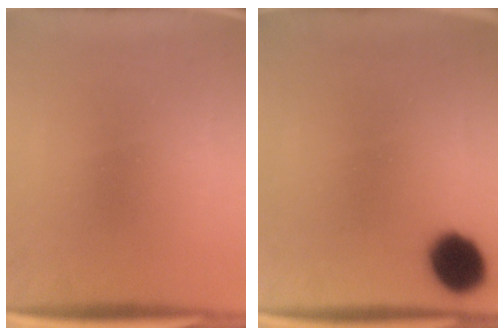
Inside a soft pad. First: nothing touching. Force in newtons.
{"total": 10.1}